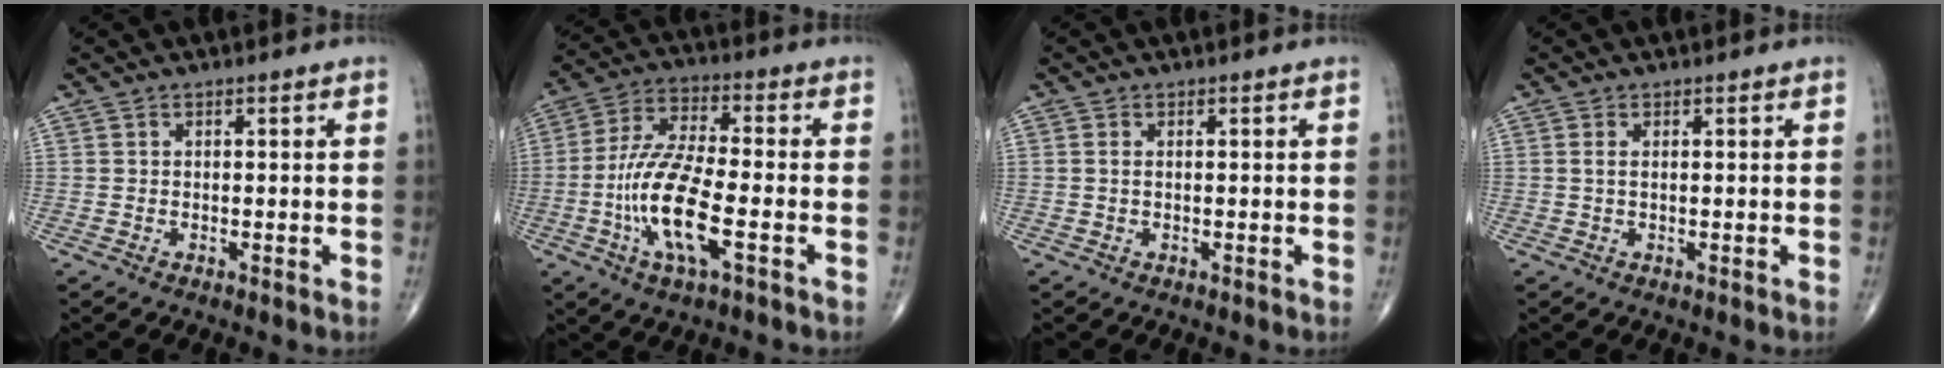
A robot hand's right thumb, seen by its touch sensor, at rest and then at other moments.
{"total": 14.3, "force": [-4.1, 4.1, 13.1], "torque": [-0.278, 0.018, -0.079]}
{"total": 0.9, "force": [0.1, 0.5, 0.8], "torque": [-0.020, 0.003, 0.005]}
{"total": 1.0, "force": [0.3, 0.3, 0.9], "torque": [-0.027, 0.001, 0.006]}